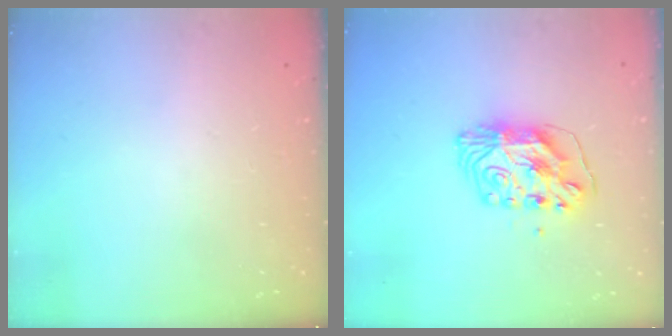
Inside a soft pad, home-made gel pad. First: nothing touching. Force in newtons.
{"total": 9.6, "press": 9.6, "slide": 0.9}